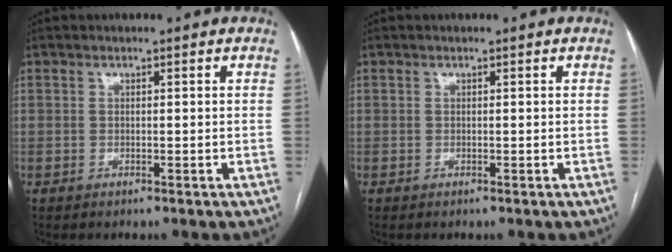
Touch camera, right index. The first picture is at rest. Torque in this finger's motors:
{"motor_torque": [0.00, 0.00, 0.00, 0.01]}